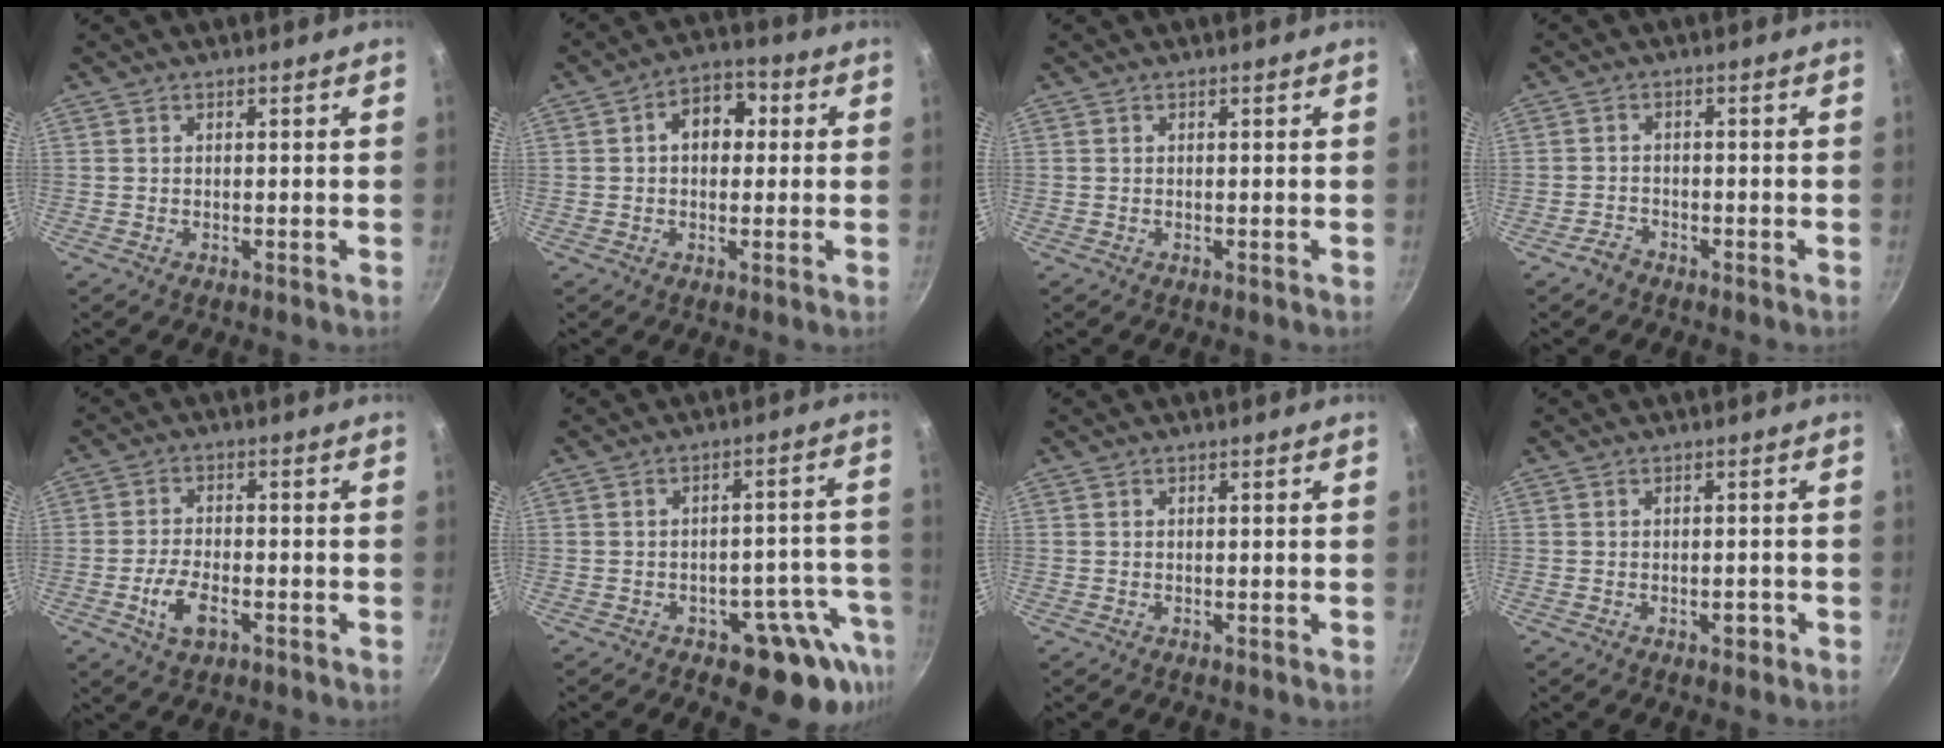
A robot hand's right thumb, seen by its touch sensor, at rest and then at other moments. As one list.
[{"total": 8.2, "force": [1.4, 5.9, 5.6], "torque": [-0.042, 0.019, 0.008]}, {"total": 0.0}, {"total": 2.3, "force": [-1.8, 1.3, 0.6], "torque": [-0.006, 0.023, -0.031]}, {"total": 6.5, "force": [-2.6, 3.2, 5.0], "torque": [-0.094, 0.015, -0.048]}, {"total": 11.3, "force": [-5.9, 6.4, 7.3], "torque": [-0.024, 0.051, -0.067]}, {"total": 0.0}, {"total": 1.6, "force": [-0.8, 1.0, 1.0], "torque": [-0.006, 0.011, -0.008]}]